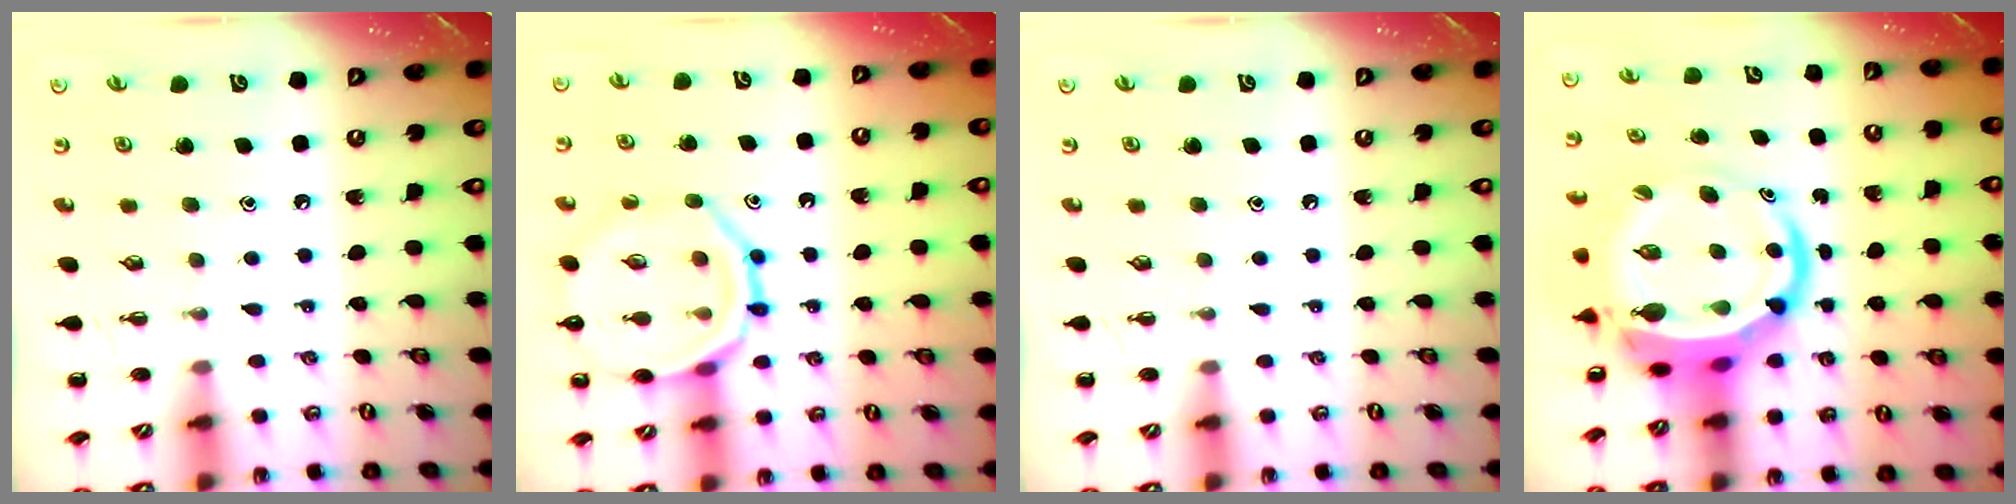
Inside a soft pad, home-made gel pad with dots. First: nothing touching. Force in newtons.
{"total": 14.2, "press": 14.2, "slide": 1.1}
{"total": 0.0}
{"total": 11.2, "press": 10.8, "slide": 3.0}